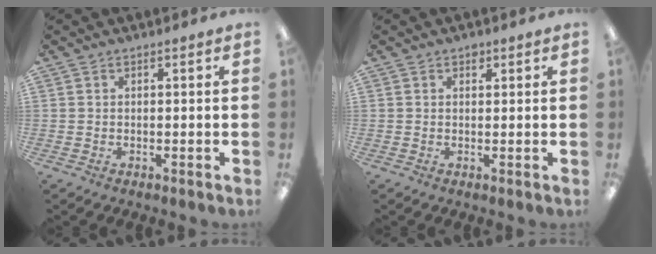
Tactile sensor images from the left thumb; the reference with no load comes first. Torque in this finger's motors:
{"motor_torque": [0.05, 0.07, 0.57, -0.11, 0.00]}